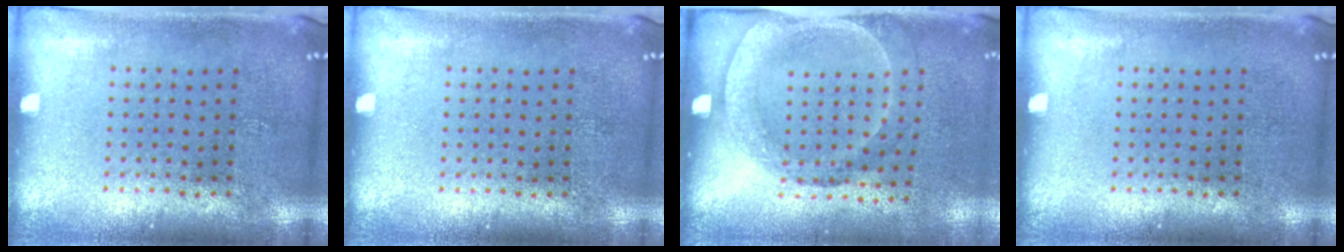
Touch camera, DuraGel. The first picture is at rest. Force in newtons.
{"total": 0.0}
{"total": 1.7, "press": 1.2, "slide": 1.2}
{"total": 0.0}